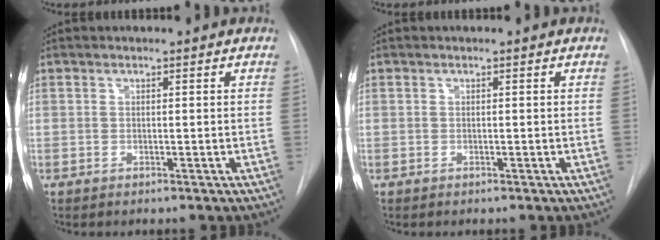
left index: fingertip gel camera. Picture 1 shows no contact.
{"total": 0.0}